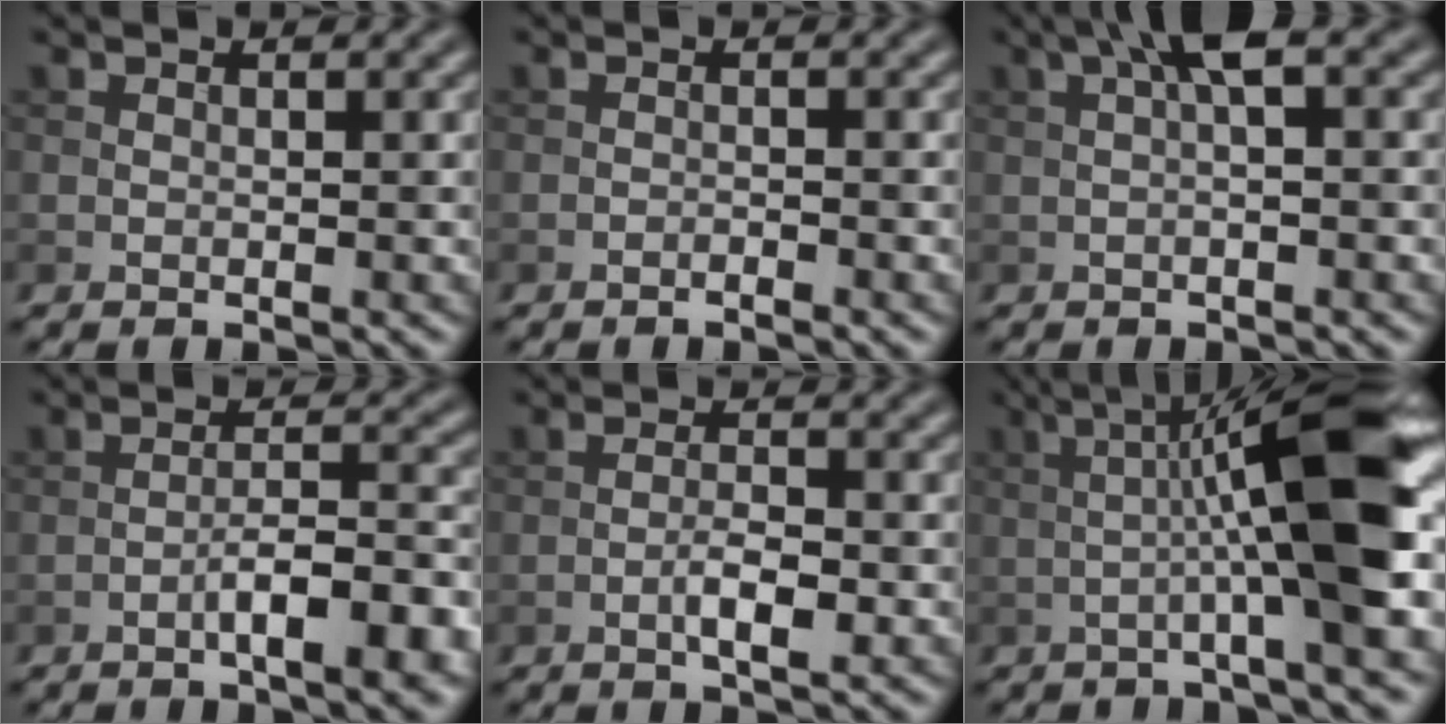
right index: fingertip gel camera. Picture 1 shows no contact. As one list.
[{"total": 0.8, "force": [-0.6, 0.1, 0.5], "torque": [-0.007, 0.002, -0.012]}, {"total": 3.5, "force": [1.0, 0.6, 3.3], "torque": [-0.058, 0.013, 0.014]}, {"total": 5.8, "force": [-2.5, 1.3, 5.1], "torque": [-0.084, 0.010, -0.040]}, {"total": 2.8, "force": [-1.0, 0.8, 2.5], "torque": [-0.048, 0.002, -0.019]}, {"total": 10.4, "force": [0.3, 1.2, 10.4], "torque": [-0.146, 0.017, 0.002]}]